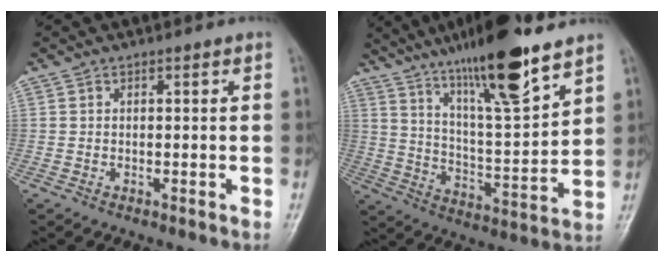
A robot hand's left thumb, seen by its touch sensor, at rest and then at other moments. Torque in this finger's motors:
{"motor_torque": [2.85, 1.18, 1.39, -1.38, 0.37]}